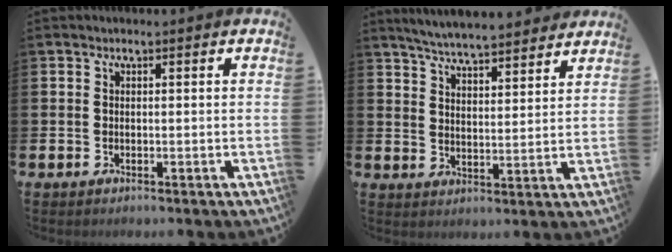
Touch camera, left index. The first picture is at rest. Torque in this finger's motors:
{"motor_torque": [1.06, -1.08, 0.29, 0.04]}